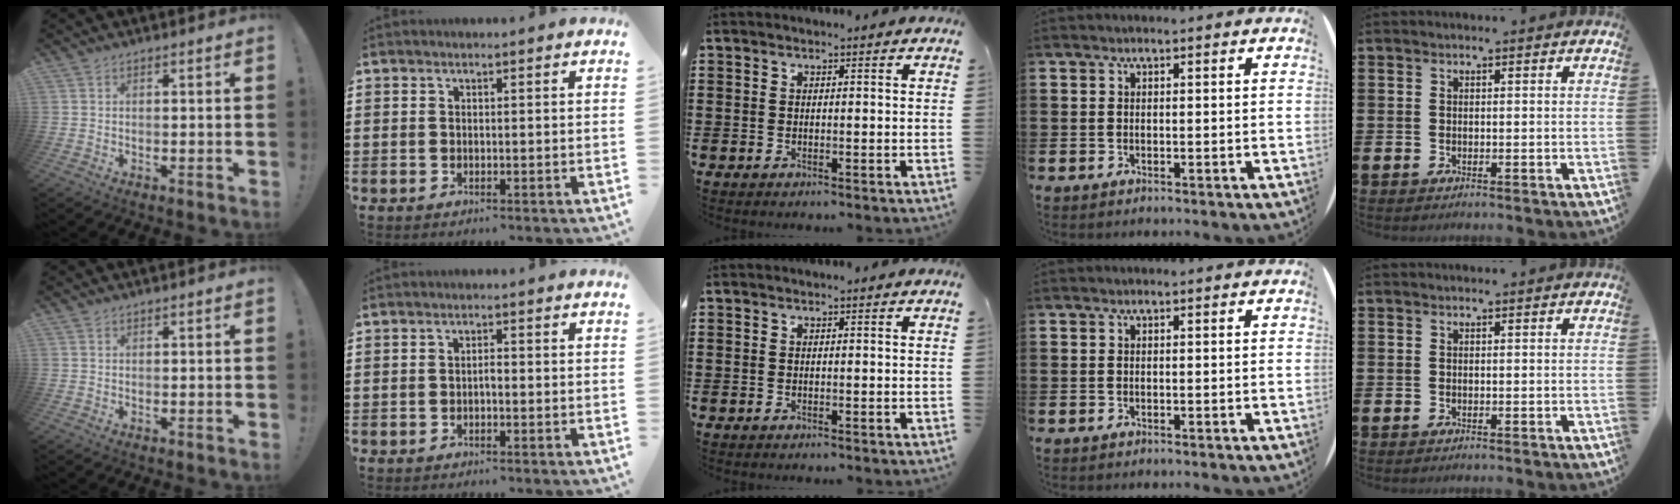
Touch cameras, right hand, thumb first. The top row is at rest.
{"index": {"total": 1.1, "force": [-0.4, 0.3, 1.0], "torque": [-0.021, -0.004, -0.007]}}